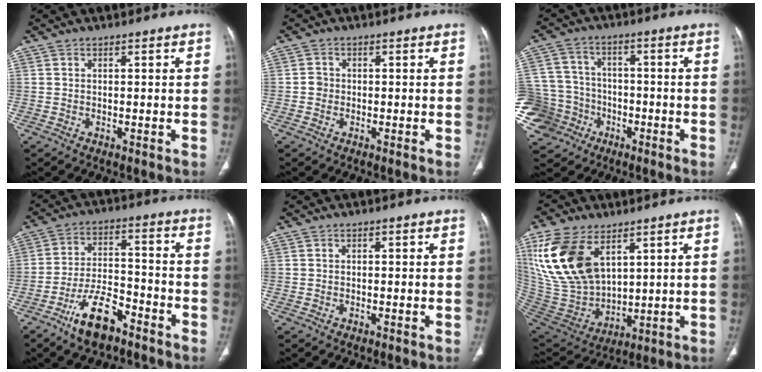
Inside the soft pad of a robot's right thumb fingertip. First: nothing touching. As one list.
[{"total": 1.7, "force": [0.1, 1.6, -0.5], "torque": [0.016, 0.007, -0.002]}, {"total": 17.3, "force": [-7.7, 14.5, 5.5], "torque": [-0.132, 0.050, -0.126]}, {"total": 9.9, "force": [-6.7, 4.7, 5.7], "torque": [-0.104, 0.050, -0.121]}, {"total": 0.0}, {"total": 20.7, "force": [8.8, 12.4, 14.1], "torque": [-0.281, -0.040, 0.185]}]